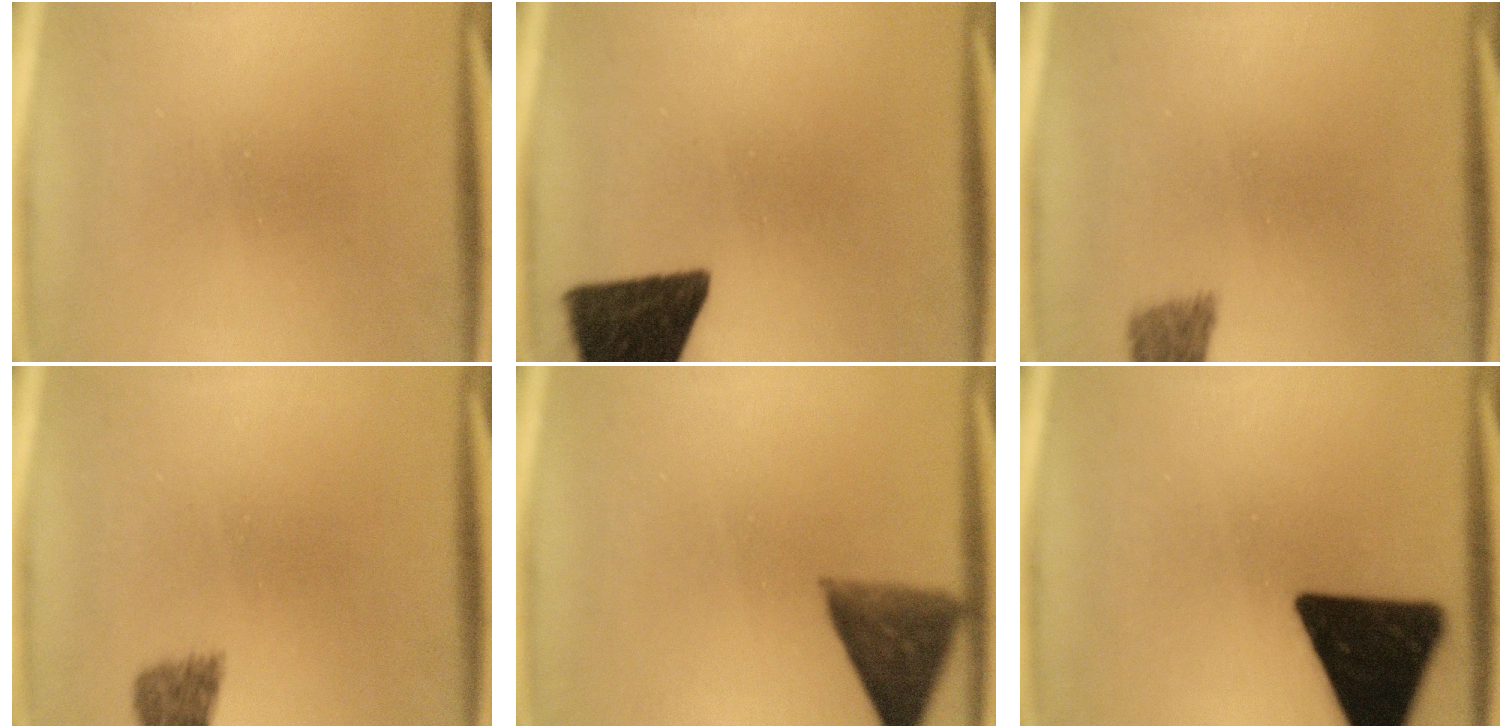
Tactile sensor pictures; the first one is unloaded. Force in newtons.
{"total": 14.7}
{"total": 3.1}
{"total": 2.3}
{"total": 8.2}
{"total": 17.7}